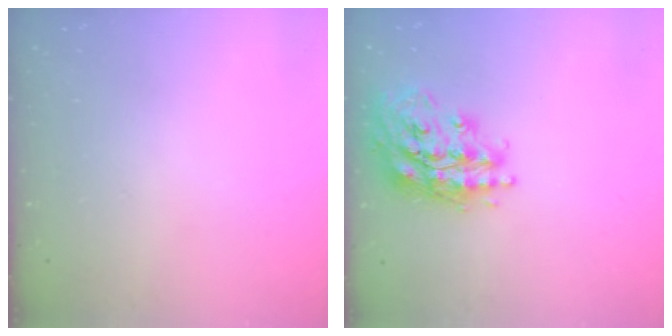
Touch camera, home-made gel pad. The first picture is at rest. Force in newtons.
{"total": 19.6, "press": 19.5, "slide": 1.5}